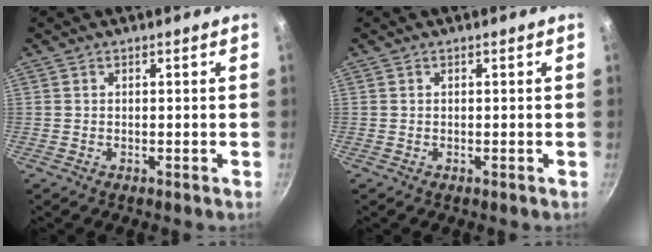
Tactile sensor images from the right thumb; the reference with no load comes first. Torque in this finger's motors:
{"motor_torque": [-0.07, 0.07, -0.01, -0.01, 0.00]}